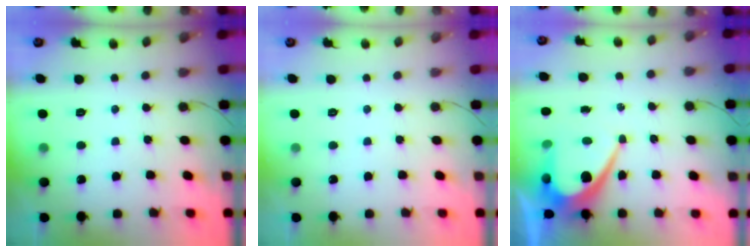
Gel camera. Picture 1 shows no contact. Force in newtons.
{"total": 0.0}
{"total": 9.3, "press": 9.3, "slide": 0.7}